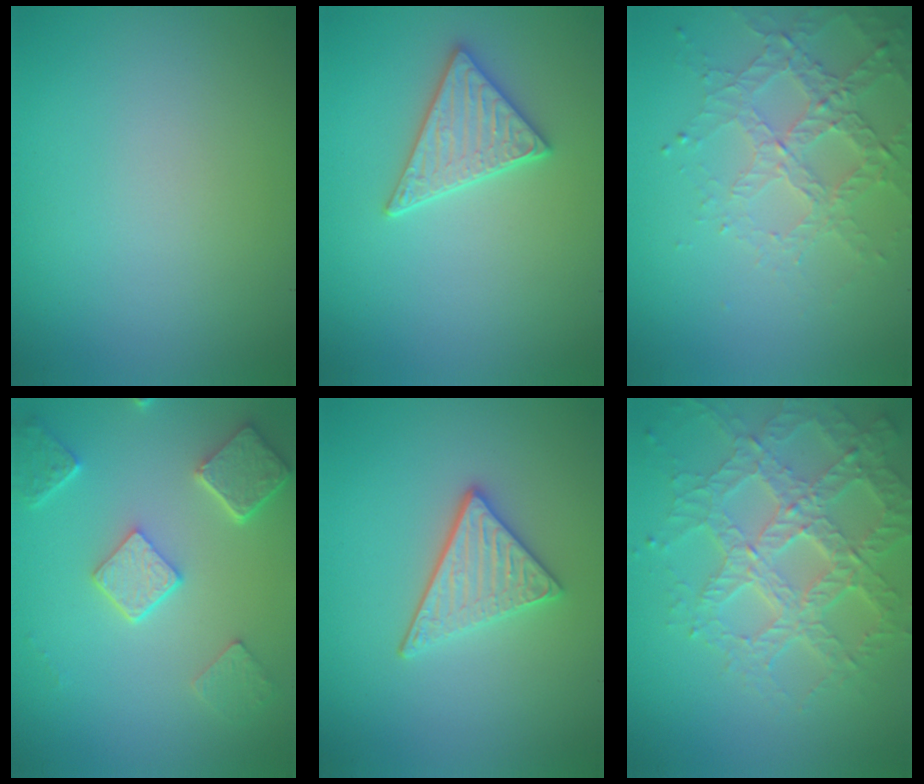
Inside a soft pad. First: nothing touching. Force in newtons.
{"total": 3.0, "press": 2.9, "slide": 0.7}
{"total": 3.1, "press": 3.1, "slide": 0.7}
{"total": 4.8, "press": 3.8, "slide": 3.0}
{"total": 3.5, "press": 3.0, "slide": 1.8}
{"total": 7.2, "press": 5.1, "slide": 5.1}